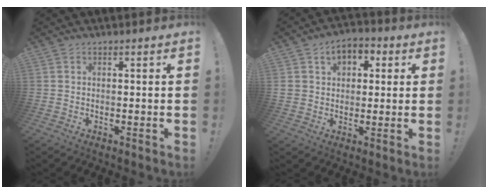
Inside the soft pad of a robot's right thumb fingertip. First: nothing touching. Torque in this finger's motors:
{"motor_torque": [0.06, 0.12, 0.14, 0.18, 0.00]}